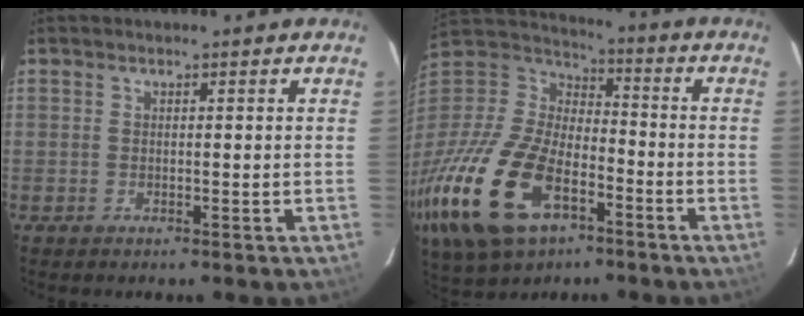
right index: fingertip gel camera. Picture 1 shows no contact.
{"total": 29.8, "force": [-13.9, 16.5, 20.6], "torque": [-0.479, -0.040, -0.248]}